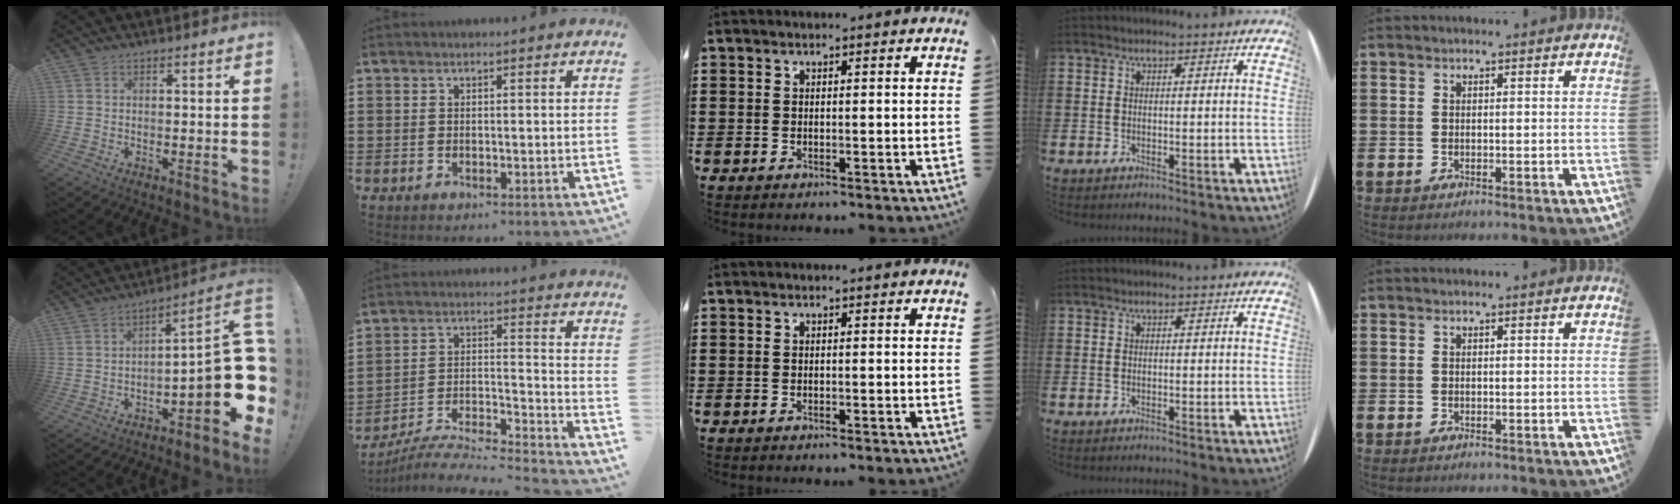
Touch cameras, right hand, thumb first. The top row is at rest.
{"thumb": {"total": 17.7, "force": [-3.2, 4.8, 16.7], "torque": [-0.219, 0.011, -0.045]}, "index": {"total": 6.2, "force": [-5.9, 0.5, 1.9], "torque": [-0.039, -0.007, -0.120]}}